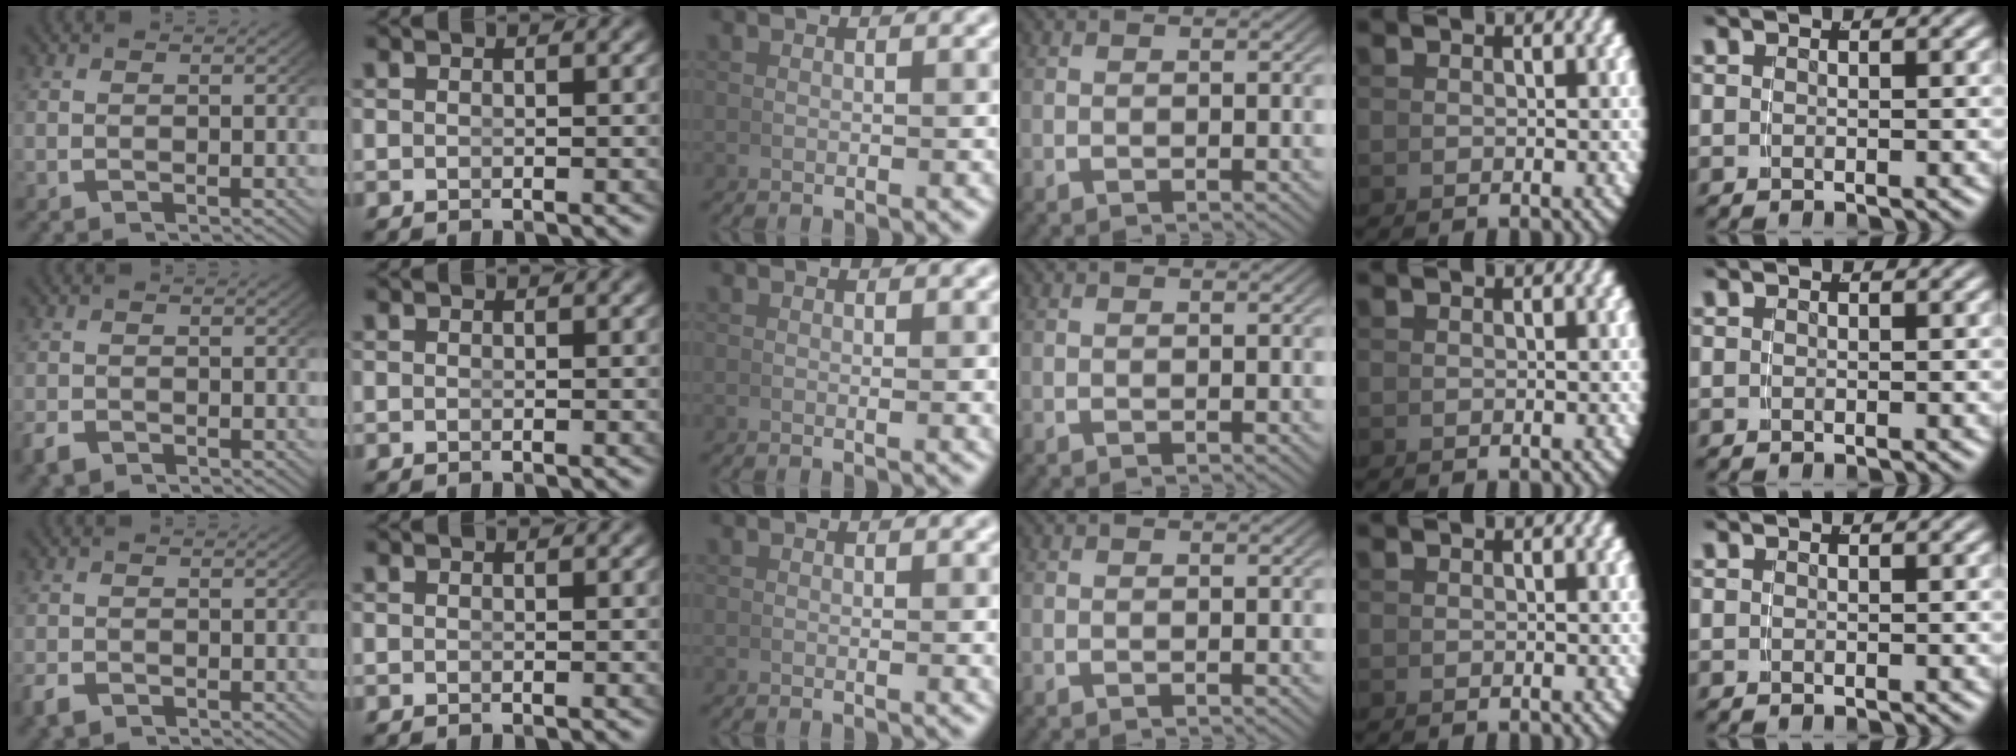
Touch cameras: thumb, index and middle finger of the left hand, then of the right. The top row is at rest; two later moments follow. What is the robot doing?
{"motion": "grasp_and_lifting", "object": "calculator"}